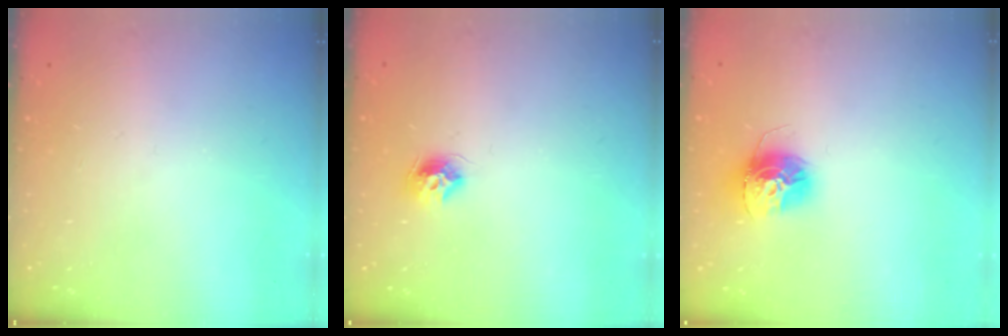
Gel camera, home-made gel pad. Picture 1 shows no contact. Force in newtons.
{"total": 8.4, "press": 8.3, "slide": 0.7}
{"total": 13.1, "press": 13.0, "slide": 1.1}